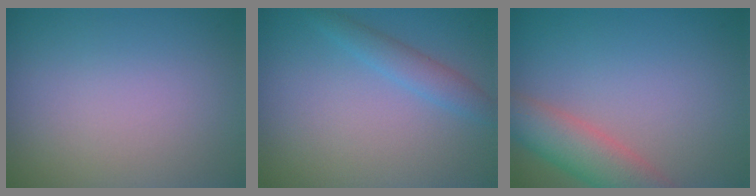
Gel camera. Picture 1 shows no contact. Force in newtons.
{"total": 2.0, "press": 2.0, "slide": 0.2}
{"total": 5.1, "press": 5.0, "slide": 0.4}